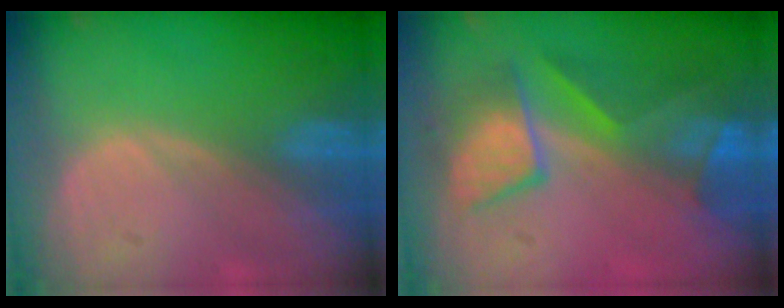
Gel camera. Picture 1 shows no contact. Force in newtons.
{"total": 8.2, "press": 7.9, "slide": 1.8}